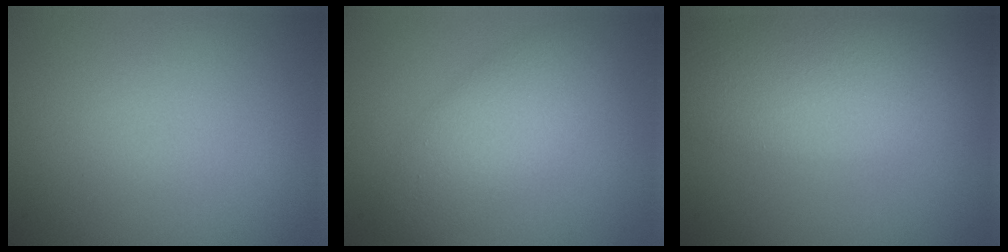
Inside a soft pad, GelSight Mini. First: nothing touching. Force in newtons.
{"total": 4.4, "press": 4.4, "slide": 0.2}
{"total": 8.7, "press": 8.7, "slide": 0.5}